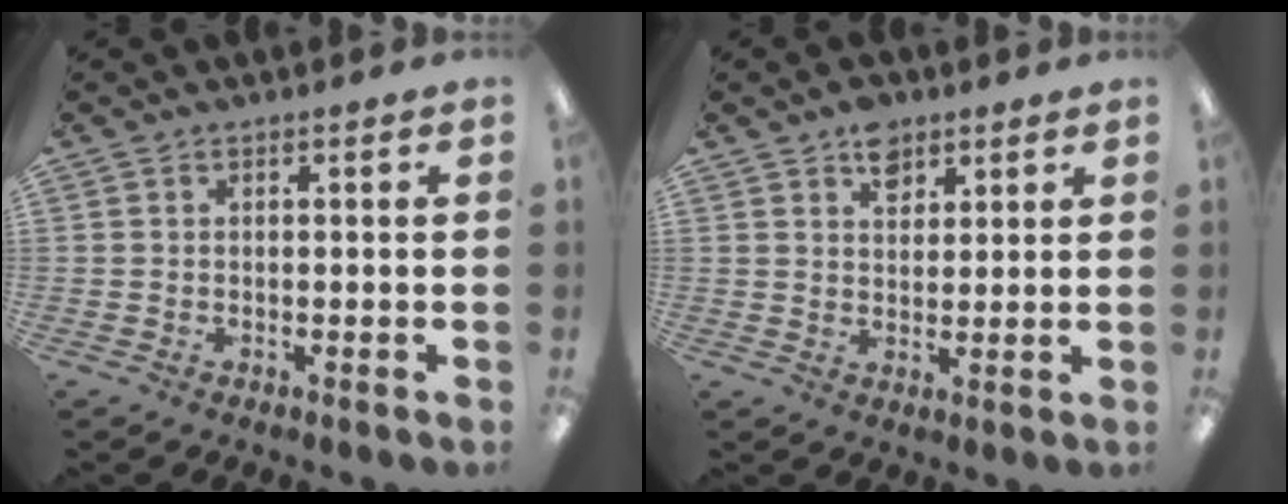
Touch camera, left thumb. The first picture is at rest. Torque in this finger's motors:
{"motor_torque": [0.68, 0.43, 0.38, -0.43, 0.01]}